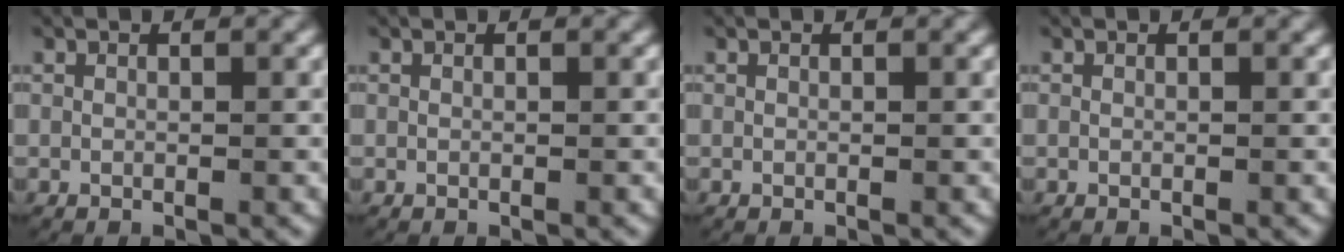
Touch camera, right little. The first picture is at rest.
{"total": 0.0}
{"total": 0.0}
{"total": 0.0}